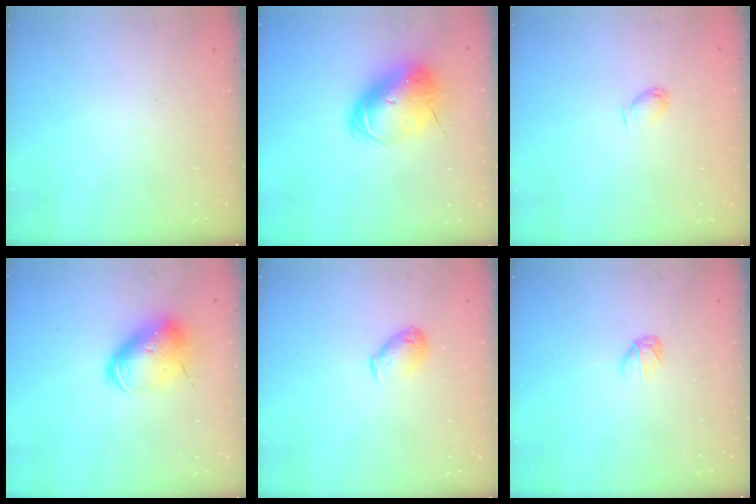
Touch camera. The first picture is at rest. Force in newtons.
{"total": 11.8, "press": 11.7, "slide": 2.0}
{"total": 3.6, "press": 3.6, "slide": 0.6}
{"total": 11.8, "press": 11.6, "slide": 2.0}
{"total": 6.8, "press": 6.8, "slide": 0.8}
{"total": 3.1, "press": 2.9, "slide": 1.0}